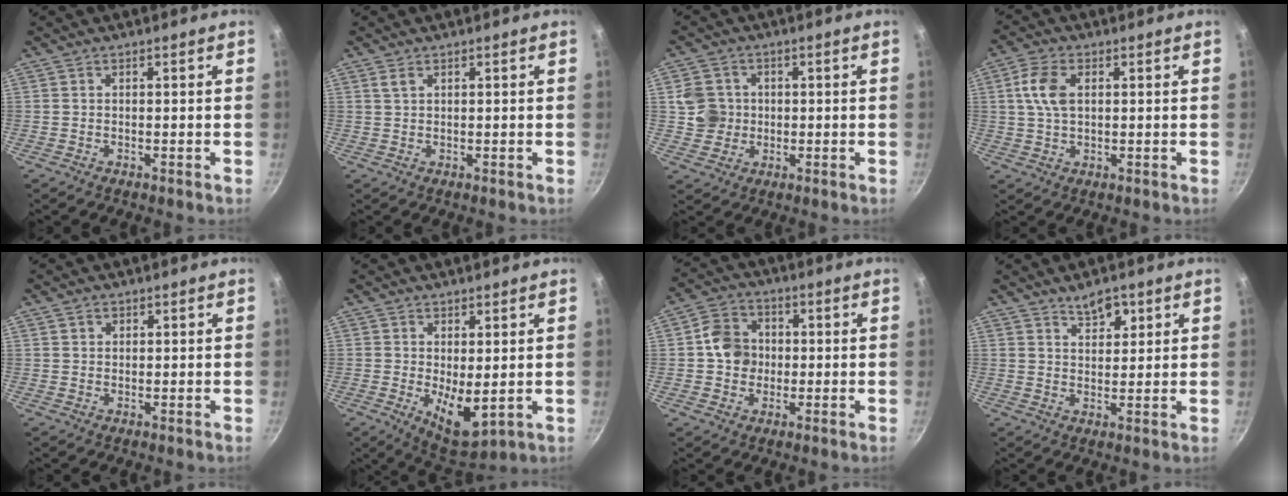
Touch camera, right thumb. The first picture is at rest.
{"total": 1.3, "force": [0.7, 0.6, 0.8], "torque": [-0.016, -0.001, 0.015]}
{"total": 6.2, "force": [0.7, 5.9, 1.8], "torque": [-0.004, 0.004, 0.014]}
{"total": 6.7, "force": [1.5, 4.0, 5.1], "torque": [-0.097, 0.005, 0.027]}
{"total": 1.5, "force": [0.8, 1.2, 0.5], "torque": [-0.004, 0.002, 0.013]}
{"total": 8.0, "force": [0.1, 3.7, 7.1], "torque": [-0.091, -0.022, 0.018]}
{"total": 7.9, "force": [0.3, 7.0, 3.7], "torque": [-0.035, 0.013, -0.007]}
{"total": 5.0, "force": [3.2, 2.5, 2.9], "torque": [-0.030, -0.021, 0.049]}